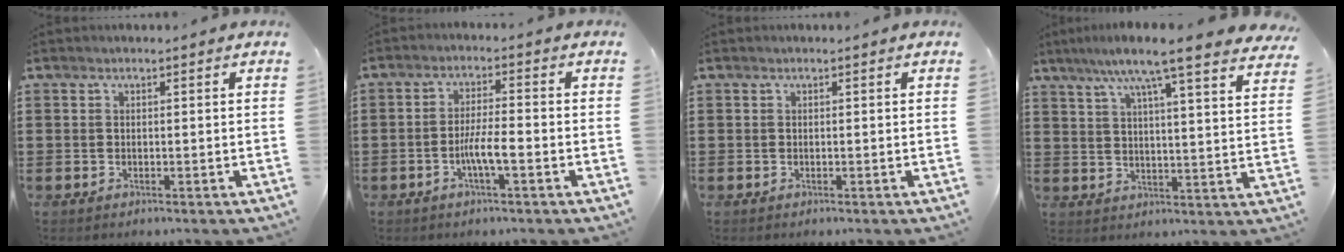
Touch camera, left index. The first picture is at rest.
{"total": 4.7, "force": [-1.8, 0.6, 4.3], "torque": [-0.088, -0.002, -0.037]}
{"total": 0.0}
{"total": 8.8, "force": [7.1, 0.0, 5.2], "torque": [-0.118, -0.031, 0.115]}